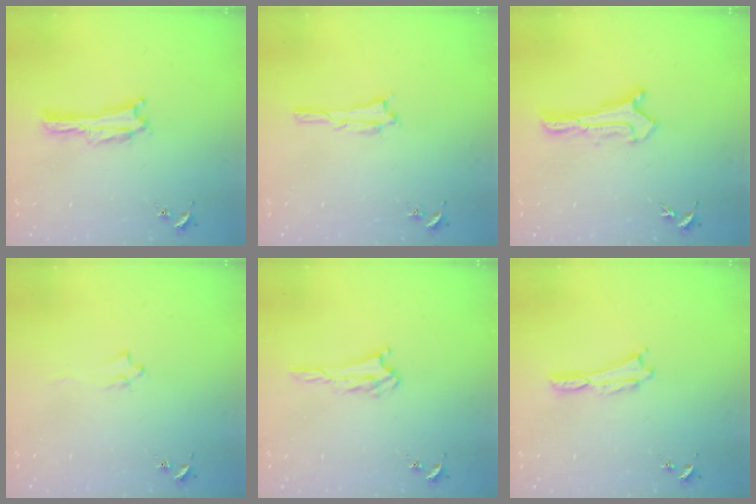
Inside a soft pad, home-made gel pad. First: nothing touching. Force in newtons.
{"total": 1.1, "press": 1.1, "slide": 0.1}
{"total": 0.8, "press": 0.8, "slide": 0.0}
{"total": 1.6, "press": 1.5, "slide": 0.2}
{"total": 1.7, "press": 1.7, "slide": 0.2}
{"total": 0.0}